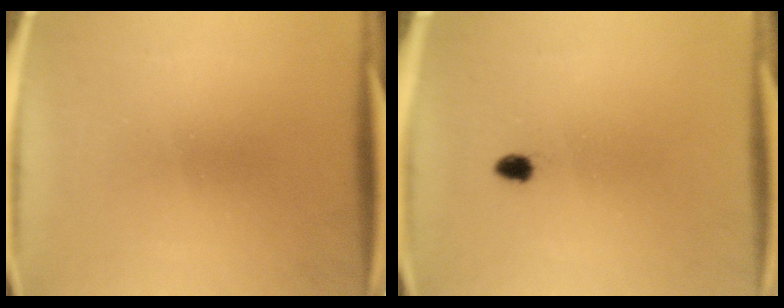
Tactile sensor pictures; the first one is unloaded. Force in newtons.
{"total": 1.4}